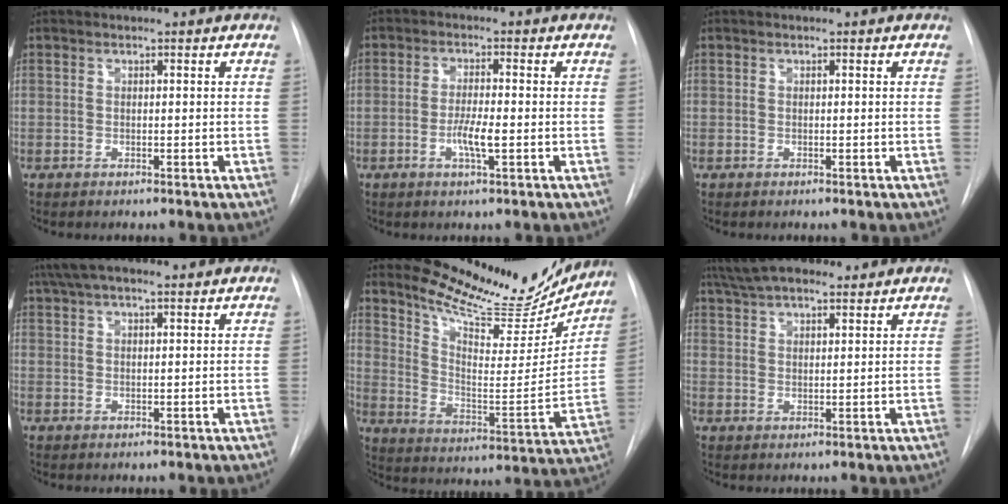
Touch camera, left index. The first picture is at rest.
{"total": 3.9, "force": [-1.4, 0.4, 3.7], "torque": [-0.072, -0.009, -0.027]}
{"total": 0.0}
{"total": 8.5, "force": [6.9, 1.6, 4.8], "torque": [-0.083, 0.039, 0.109]}
{"total": 19.3, "force": [17.9, 4.2, 5.9], "torque": [-0.091, -0.065, 0.253]}
{"total": 11.4, "force": [9.7, 2.8, 5.3], "torque": [-0.093, 0.034, 0.157]}